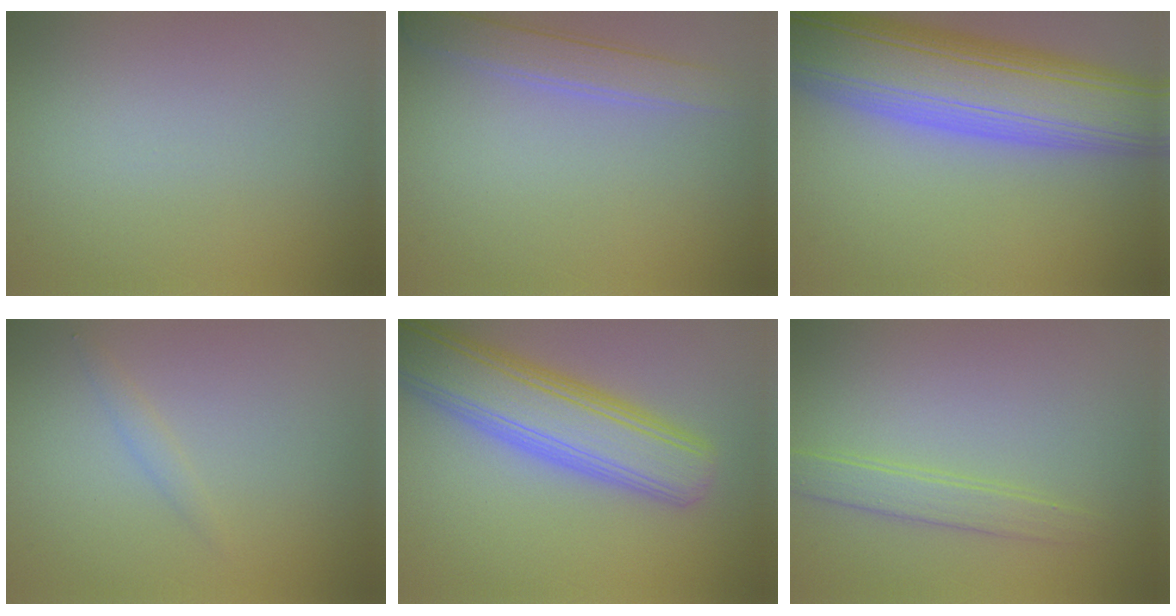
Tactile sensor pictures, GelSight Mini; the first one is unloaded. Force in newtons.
{"total": 2.6, "press": 2.6, "slide": 0.2}
{"total": 12.5, "press": 12.5, "slide": 0.8}
{"total": 0.8, "press": 0.8, "slide": 0.0}
{"total": 7.7, "press": 7.7, "slide": 0.6}
{"total": 2.1, "press": 2.1, "slide": 0.1}